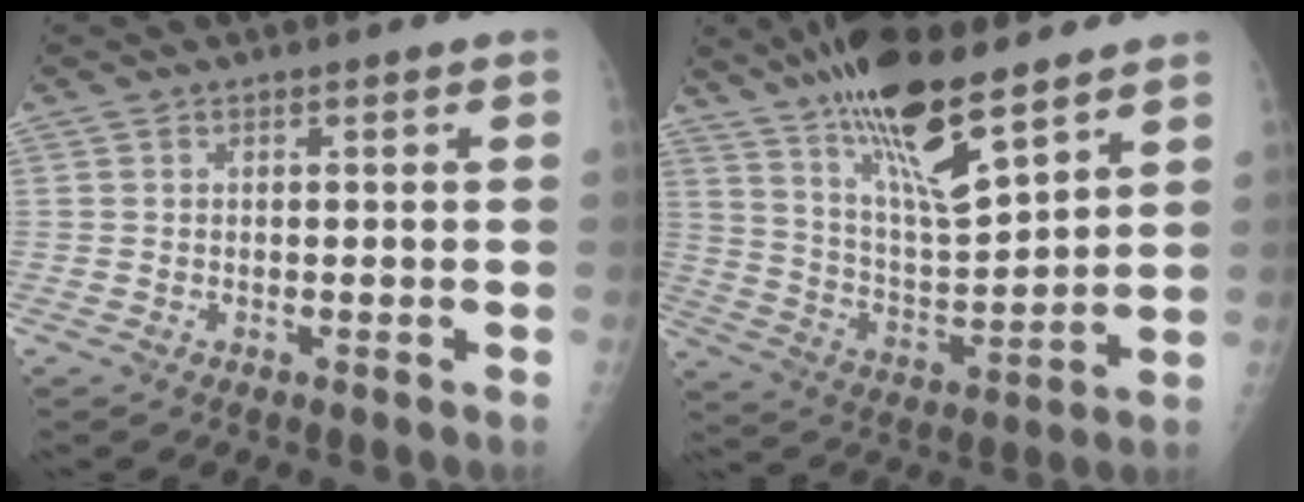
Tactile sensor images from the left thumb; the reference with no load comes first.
{"total": 17.9, "force": [12.6, 4.4, 11.9], "torque": [-0.190, -0.067, 0.234]}